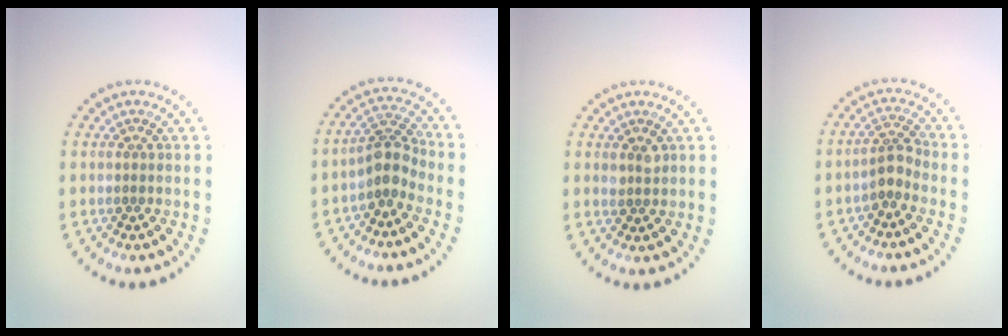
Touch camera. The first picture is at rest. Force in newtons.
{"total": 2.7, "press": 2.0, "slide": 1.8}
{"total": 1.1, "press": 1.1, "slide": 0.2}
{"total": 2.0, "press": 1.6, "slide": 1.3}